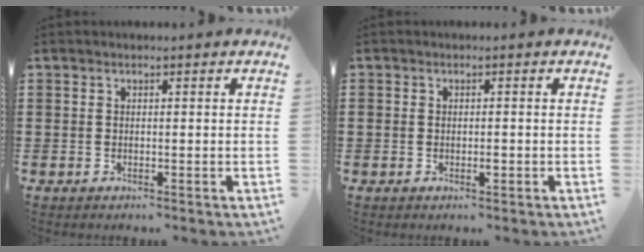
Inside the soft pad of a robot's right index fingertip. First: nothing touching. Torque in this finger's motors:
{"motor_torque": [1.21, 0.92, 0.45, 0.12]}